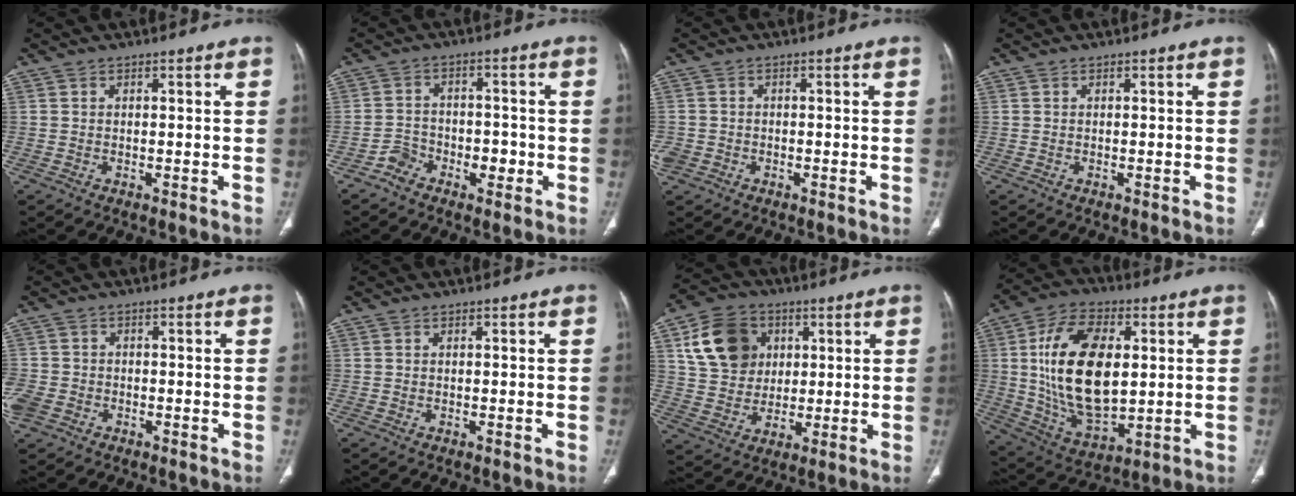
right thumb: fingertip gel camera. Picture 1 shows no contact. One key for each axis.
{"total": 5.2, "fx": -2.8, "fy": 3.5, "fz": 2.7, "tx": -0.026, "ty": 0.028, "tz": -0.051}
{"total": 2.8, "fx": -1.2, "fy": 2.3, "fz": 1.0, "tx": -0.020, "ty": 0.009, "tz": -0.022}
{"total": 0.0}
{"total": 5.6, "fx": -2.4, "fy": 4.5, "fz": 2.5, "tx": -0.066, "ty": 0.013, "tz": -0.041}
{"total": 0.0}
{"total": 14.6, "fx": 4.3, "fy": 12.0, "fz": 7.0, "tx": -0.101, "ty": 0.001, "tz": 0.081}
{"total": 21.3, "fx": 2.8, "fy": 12.0, "fz": 17.4, "tx": -0.304, "ty": -0.010, "tz": 0.059}